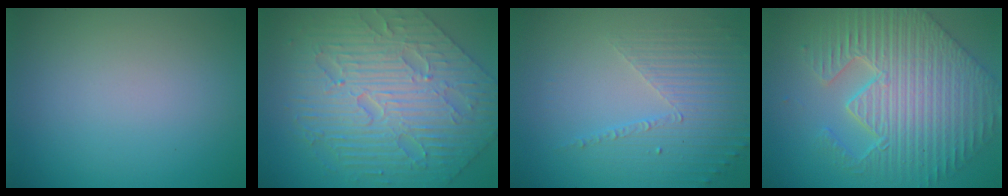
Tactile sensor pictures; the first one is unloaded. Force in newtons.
{"total": 8.3, "press": 6.7, "slide": 4.8}
{"total": 4.8, "press": 3.2, "slide": 3.6}
{"total": 7.3, "press": 6.0, "slide": 4.2}